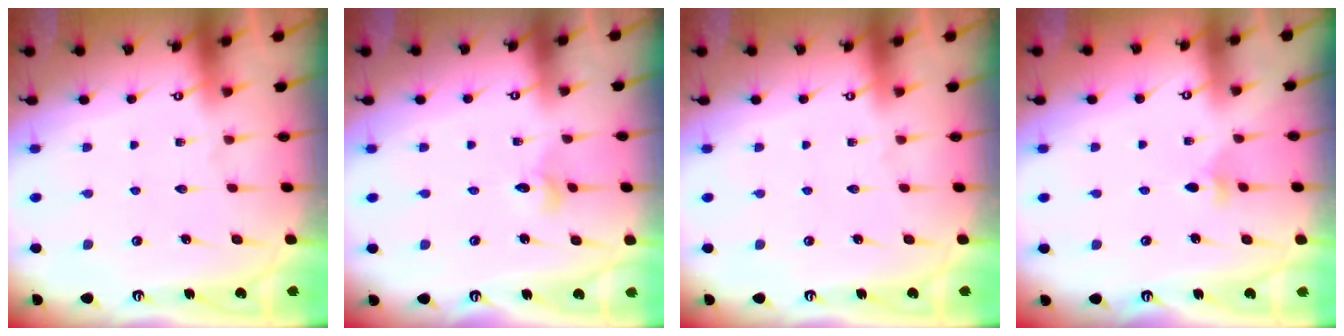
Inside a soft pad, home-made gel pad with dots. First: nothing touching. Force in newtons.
{"total": 2.8, "press": 2.8, "slide": 0.3}
{"total": 0.0}
{"total": 3.8, "press": 3.8, "slide": 0.8}